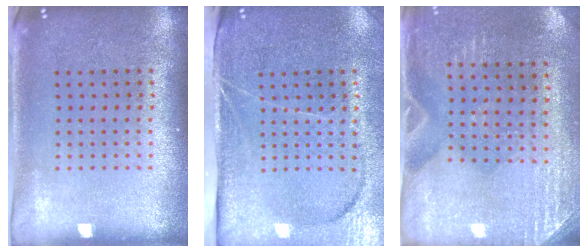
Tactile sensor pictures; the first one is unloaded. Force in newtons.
{"total": 4.0, "press": 3.4, "slide": 2.2}
{"total": 2.8, "press": 2.6, "slide": 1.2}